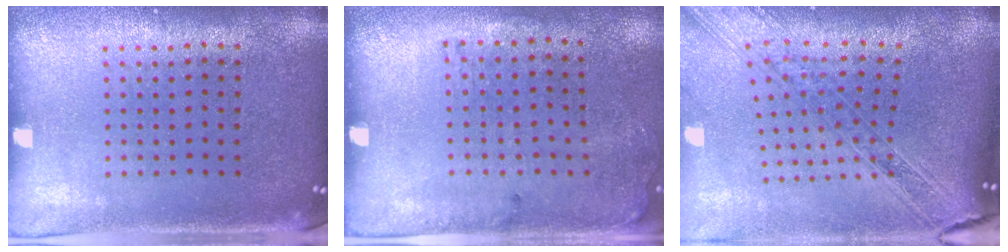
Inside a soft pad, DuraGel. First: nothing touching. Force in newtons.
{"total": 1.8, "press": 1.2, "slide": 1.3}
{"total": 2.3, "press": 1.9, "slide": 1.3}